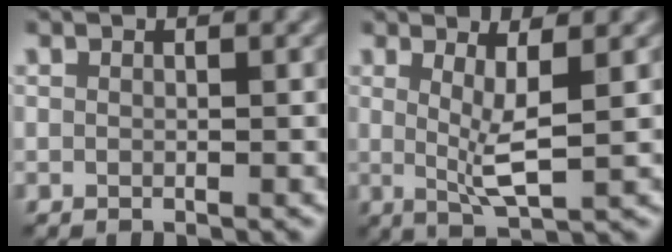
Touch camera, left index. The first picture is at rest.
{"total": 4.0, "force": [0.6, 0.9, 3.8], "torque": [-0.071, -0.009, 0.017]}